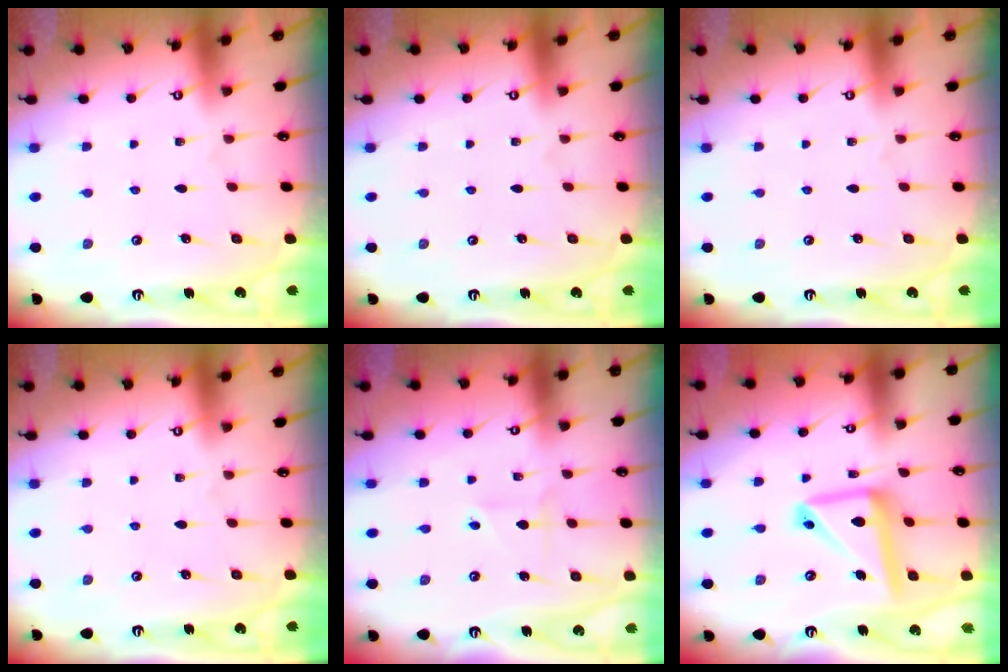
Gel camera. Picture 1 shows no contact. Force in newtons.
{"total": 0.0}
{"total": 0.0}
{"total": 0.0}
{"total": 2.0, "press": 2.0, "slide": 0.5}
{"total": 14.0, "press": 13.9, "slide": 1.5}